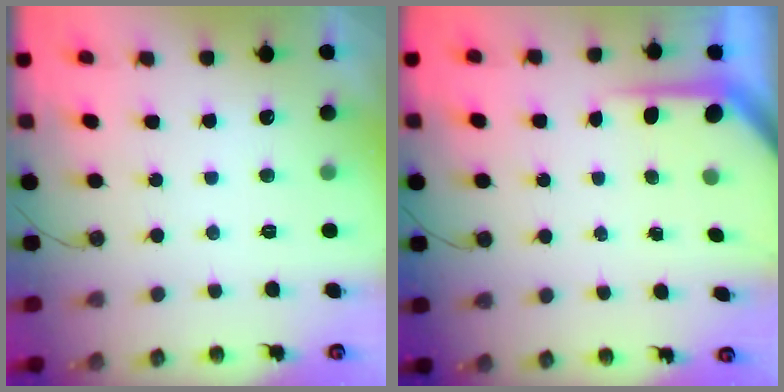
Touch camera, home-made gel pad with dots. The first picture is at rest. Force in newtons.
{"total": 4.7, "press": 4.6, "slide": 0.7}